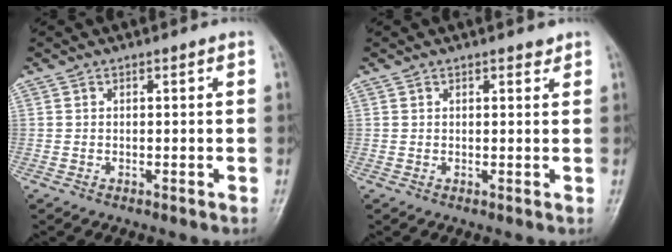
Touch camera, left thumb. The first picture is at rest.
{"total": 1.3, "force": [1.0, 0.6, 0.5], "torque": [-0.001, -0.006, 0.012]}